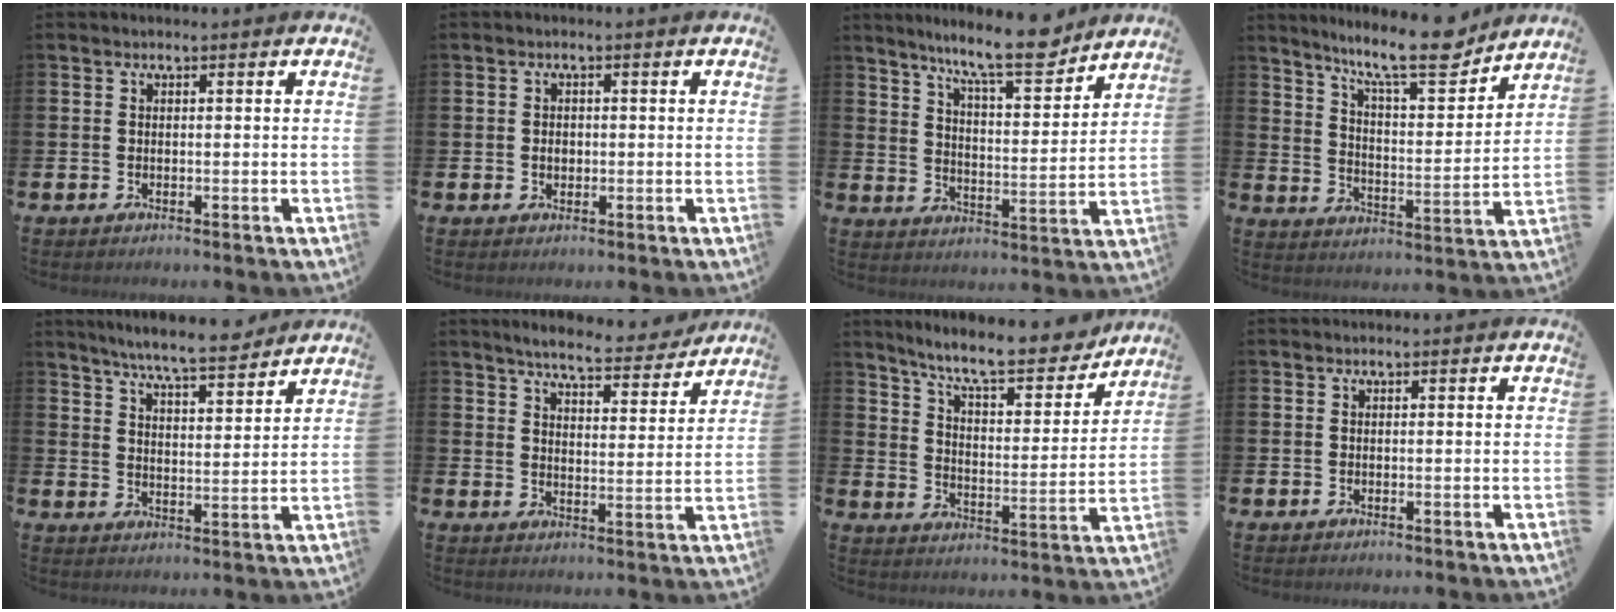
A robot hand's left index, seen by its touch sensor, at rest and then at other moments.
{"total": 1.3, "force": [0.0, 1.1, 0.8], "torque": [-0.005, 0.005, -0.005]}
{"total": 10.9, "force": [9.6, 1.7, 5.0], "torque": [-0.103, -0.053, 0.166]}
{"total": 12.0, "force": [10.3, 2.2, 5.8], "torque": [-0.104, -0.064, 0.174]}
{"total": 7.2, "force": [6.8, 0.1, 2.2], "torque": [-0.059, -0.040, 0.119]}
{"total": 6.3, "force": [6.0, 0.7, 1.7], "torque": [-0.039, -0.041, 0.098]}
{"total": 10.0, "force": [9.1, 1.7, 4.0], "torque": [-0.098, -0.060, 0.153]}
{"total": 0.0}